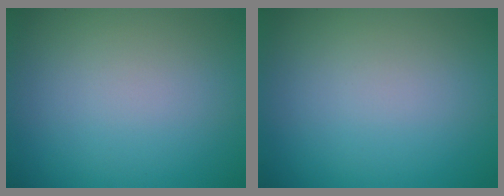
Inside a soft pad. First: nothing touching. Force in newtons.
{"total": 0.0}